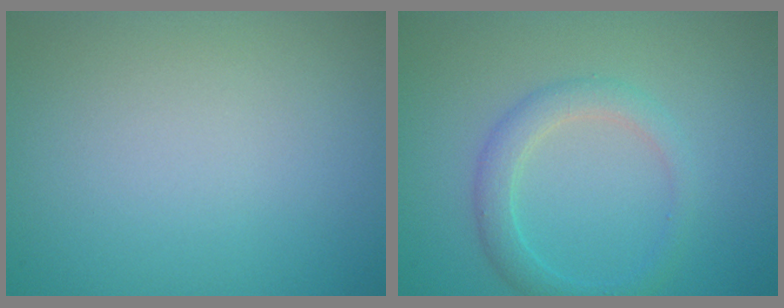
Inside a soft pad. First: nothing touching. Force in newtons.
{"total": 2.5, "press": 2.5, "slide": 0.2}